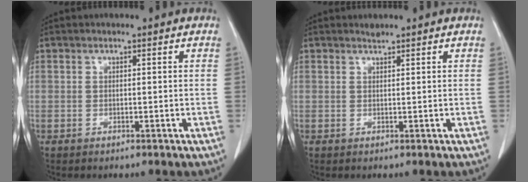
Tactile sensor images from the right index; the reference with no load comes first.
{"total": 0.6, "force": [0.6, -0.1, 0.0], "torque": [-0.008, 0.001, 0.013]}